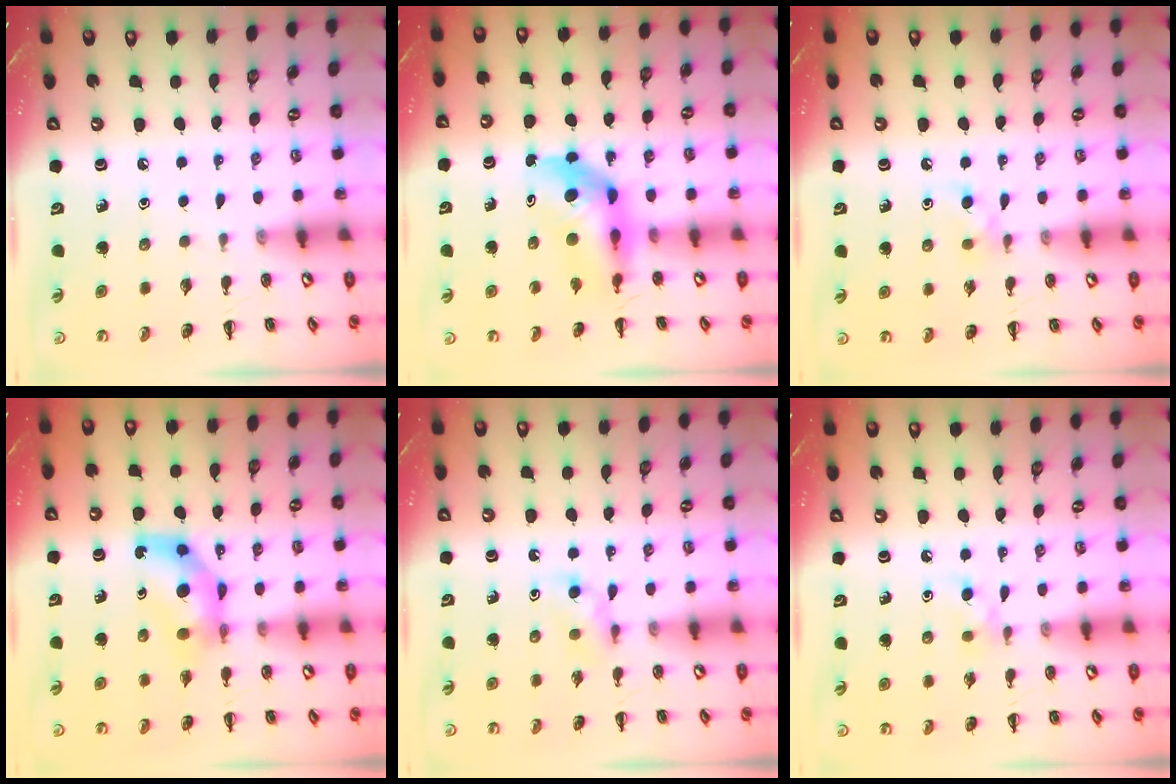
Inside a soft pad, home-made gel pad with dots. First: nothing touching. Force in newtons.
{"total": 6.3, "press": 6.0, "slide": 1.6}
{"total": 4.6, "press": 4.3, "slide": 1.7}
{"total": 8.0, "press": 7.9, "slide": 1.5}
{"total": 3.9, "press": 3.5, "slide": 1.6}
{"total": 4.6, "press": 4.3, "slide": 1.7}